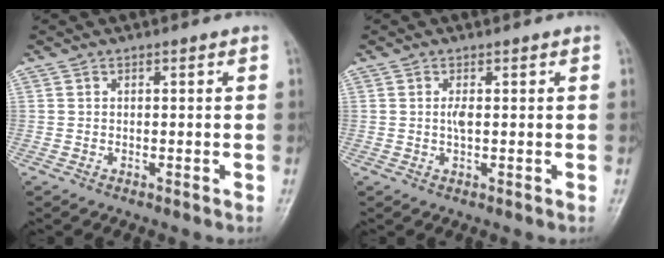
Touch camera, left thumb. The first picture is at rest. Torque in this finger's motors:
{"motor_torque": [0.73, 0.95, -0.09, 0.00, 0.06]}